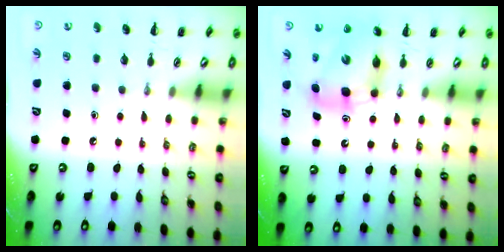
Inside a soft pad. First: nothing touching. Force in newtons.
{"total": 8.4, "press": 8.1, "slide": 2.2}